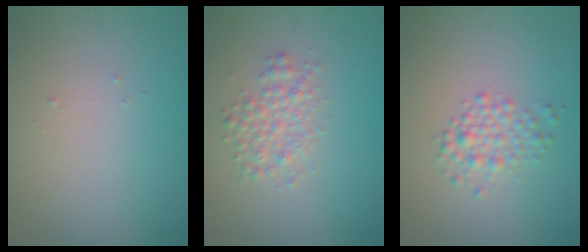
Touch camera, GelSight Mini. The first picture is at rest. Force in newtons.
{"total": 2.5, "press": 2.5, "slide": 0.1}
{"total": 2.4, "press": 2.4, "slide": 0.0}